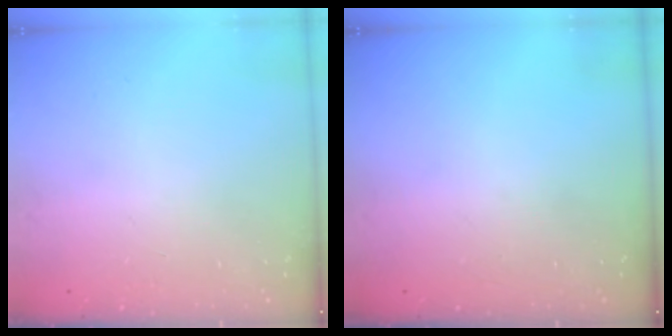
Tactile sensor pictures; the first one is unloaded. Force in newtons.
{"total": 0.0}